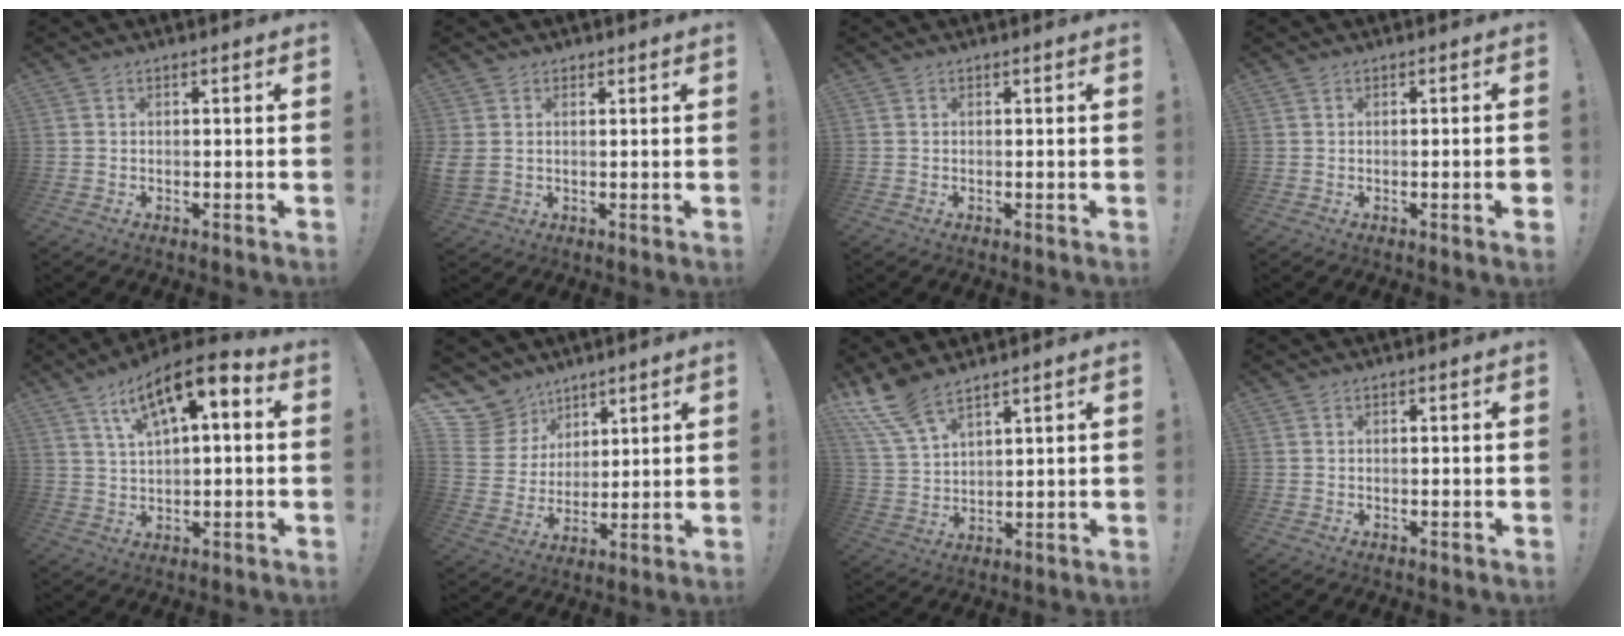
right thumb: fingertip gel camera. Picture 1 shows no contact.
{"total": 3.9, "force": [1.4, 3.2, 1.8], "torque": [-0.036, -0.004, 0.029]}
{"total": 0.0}
{"total": 2.7, "force": [-0.8, 0.0, 2.6], "torque": [-0.034, -0.006, -0.012]}
{"total": 11.8, "force": [5.6, 4.0, 9.5], "torque": [-0.157, -0.024, 0.096]}
{"total": 10.2, "force": [6.9, 7.3, 1.5], "torque": [-0.037, -0.057, 0.142]}
{"total": 8.7, "force": [7.2, 2.5, 4.2], "torque": [-0.093, -0.035, 0.141]}
{"total": 0.0}